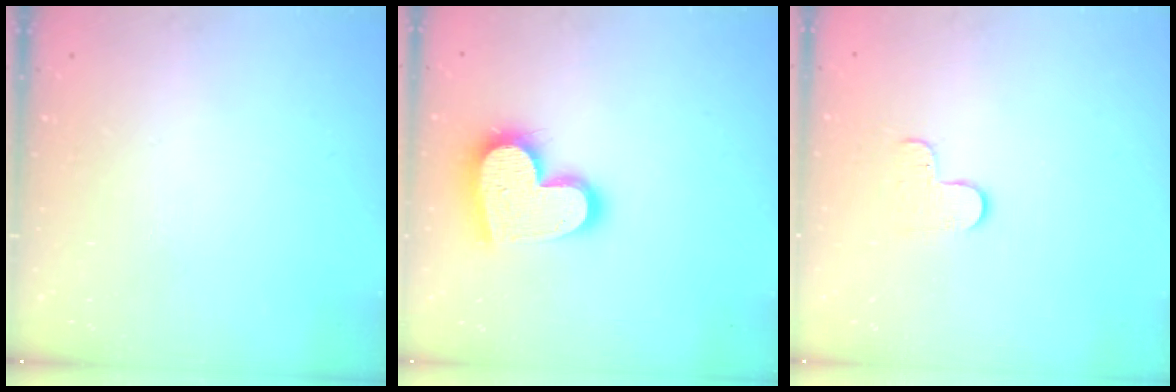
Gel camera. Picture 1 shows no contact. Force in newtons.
{"total": 17.9, "press": 17.9, "slide": 1.4}
{"total": 5.4, "press": 5.4, "slide": 0.5}